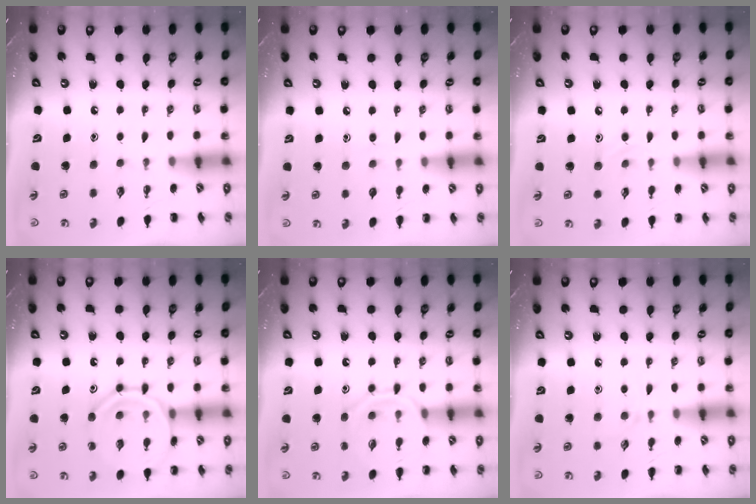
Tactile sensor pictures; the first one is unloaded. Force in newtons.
{"total": 2.5, "press": 2.3, "slide": 1.0}
{"total": 6.1, "press": 5.8, "slide": 1.8}
{"total": 14.4, "press": 14.3, "slide": 1.5}
{"total": 10.6, "press": 10.6, "slide": 0.7}
{"total": 2.5, "press": 2.3, "slide": 0.9}